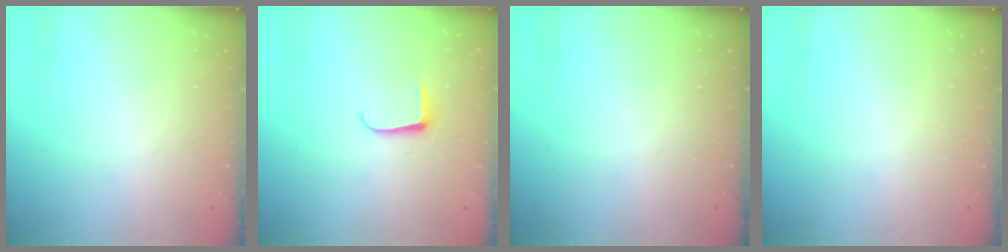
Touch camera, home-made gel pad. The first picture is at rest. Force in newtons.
{"total": 5.4, "press": 5.4, "slide": 0.7}
{"total": 0.0}
{"total": 0.0}